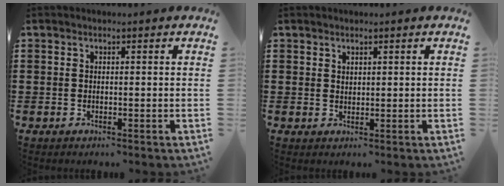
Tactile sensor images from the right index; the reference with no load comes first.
{"total": 1.1, "force": [0.9, 0.6, 0.2], "torque": [-0.004, 0.003, 0.018]}